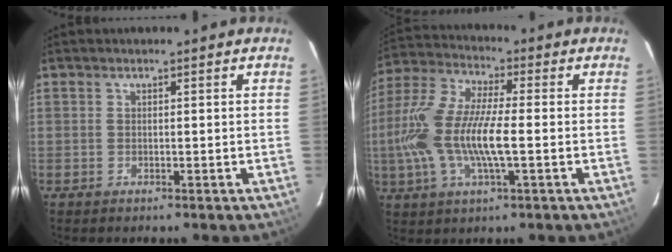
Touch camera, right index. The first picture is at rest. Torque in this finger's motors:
{"motor_torque": [1.53, -0.61, 1.05, 0.21]}